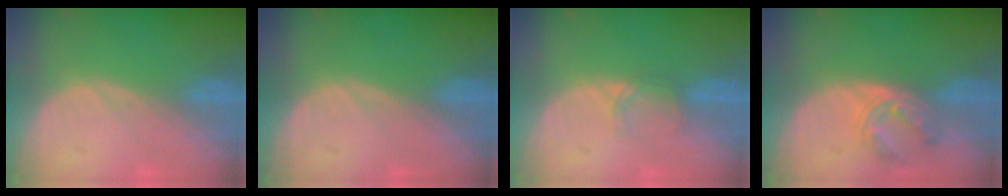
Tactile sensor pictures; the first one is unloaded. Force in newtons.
{"total": 0.0}
{"total": 1.9, "press": 1.9, "slide": 0.3}
{"total": 5.5, "press": 5.0, "slide": 2.3}